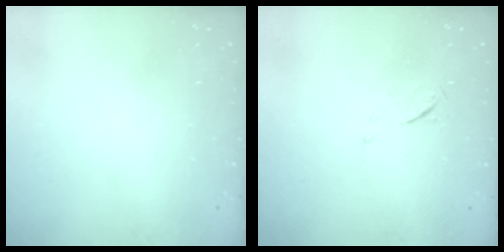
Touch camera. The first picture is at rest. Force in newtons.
{"total": 5.8, "press": 5.8, "slide": 0.8}